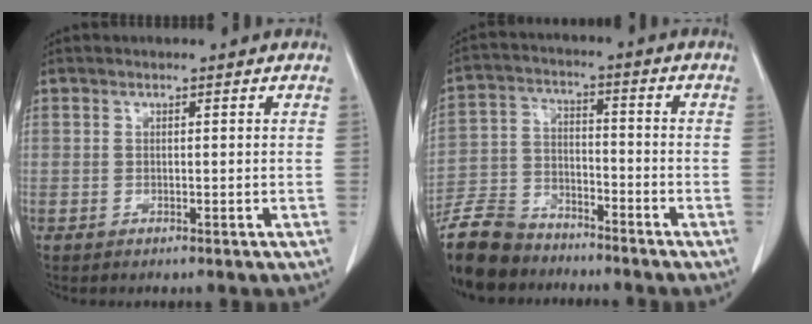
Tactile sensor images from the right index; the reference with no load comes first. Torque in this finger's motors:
{"motor_torque": [-0.32, -0.47, -0.11, -0.21]}